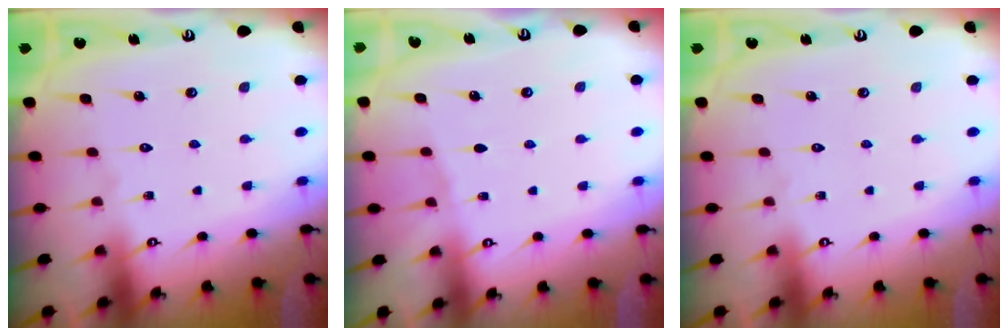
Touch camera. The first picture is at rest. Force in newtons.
{"total": 3.0, "press": 2.9, "slide": 0.4}
{"total": 0.0}